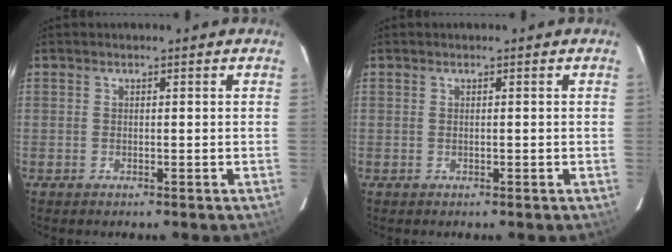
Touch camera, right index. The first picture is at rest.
{"total": 0.0}